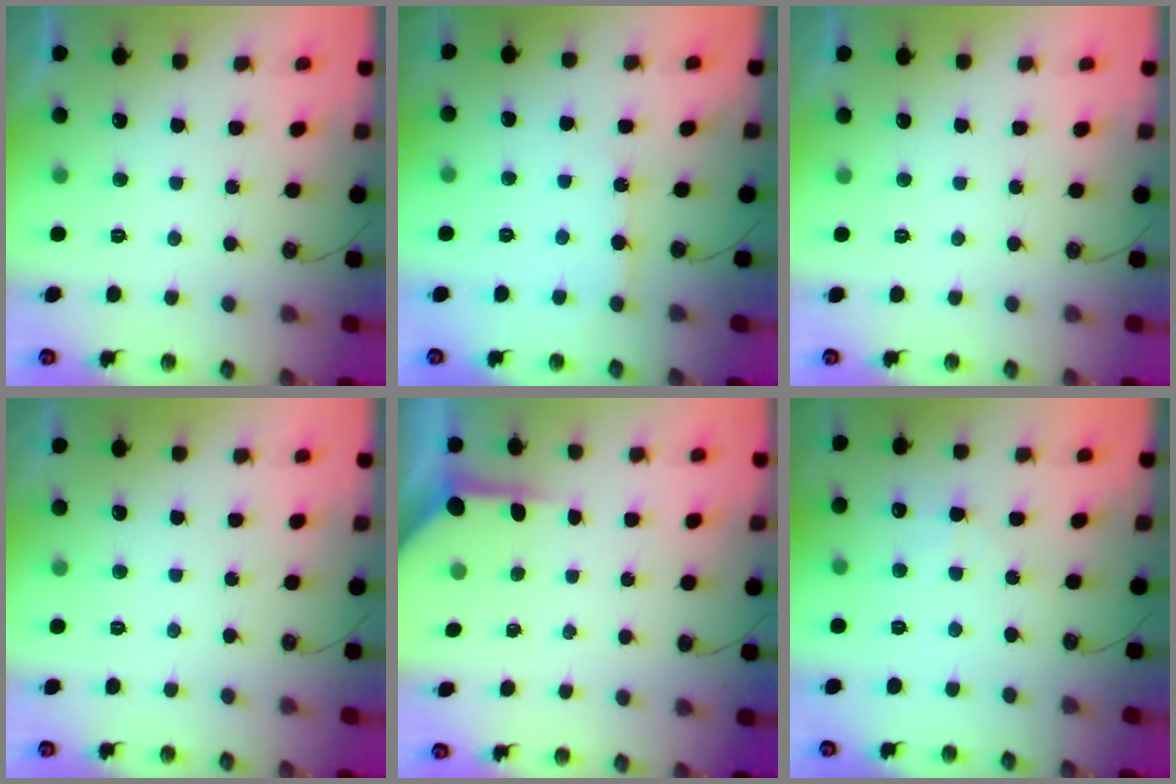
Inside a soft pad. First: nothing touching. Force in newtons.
{"total": 5.0, "press": 5.0, "slide": 0.3}
{"total": 0.0}
{"total": 0.0}
{"total": 5.0, "press": 4.9, "slide": 0.6}
{"total": 3.0, "press": 2.9, "slide": 0.5}